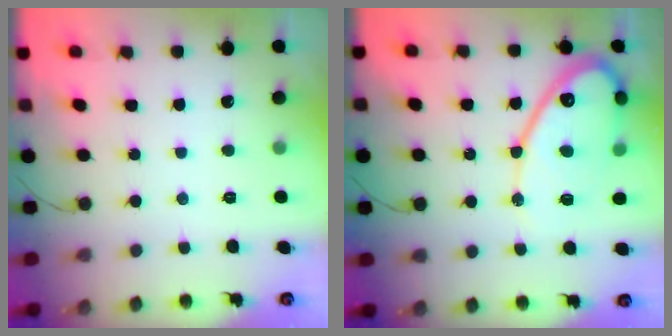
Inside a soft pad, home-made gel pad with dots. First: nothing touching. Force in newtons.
{"total": 14.6, "press": 14.5, "slide": 1.5}